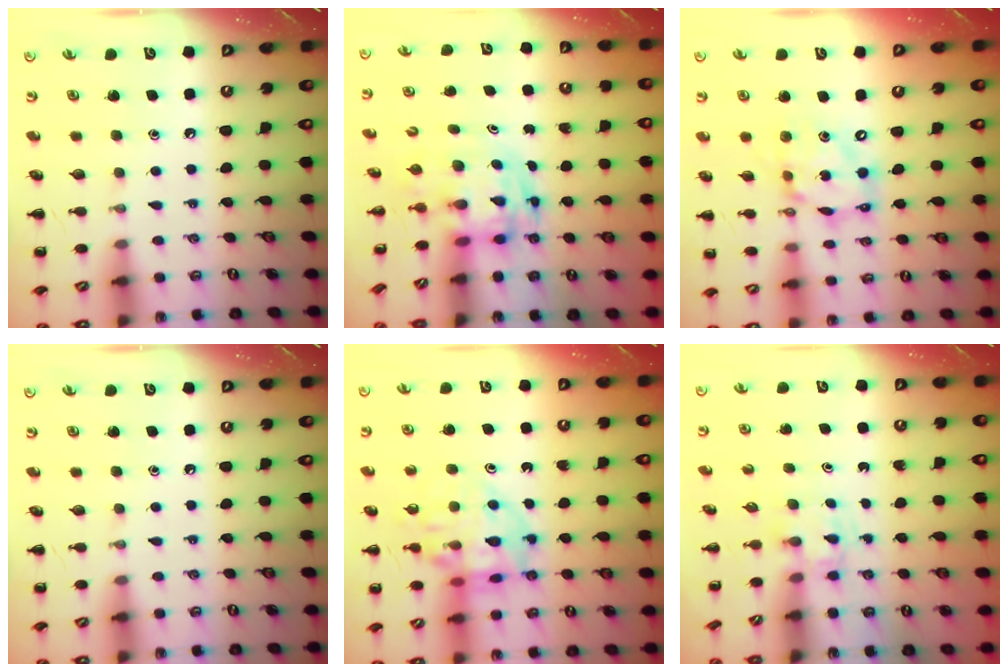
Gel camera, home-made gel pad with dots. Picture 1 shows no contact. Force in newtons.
{"total": 3.4, "press": 3.4, "slide": 0.6}
{"total": 13.6, "press": 13.2, "slide": 3.4}
{"total": 0.0}
{"total": 13.7, "press": 13.4, "slide": 2.9}
{"total": 1.7, "press": 1.4, "slide": 0.9}